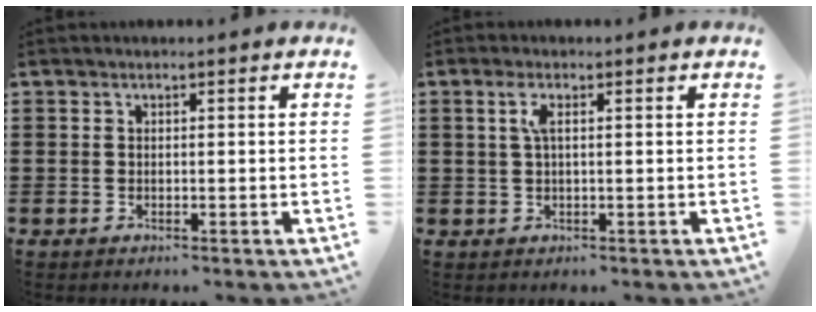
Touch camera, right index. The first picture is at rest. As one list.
[{"total": 2.7, "force": [0.8, 0.5, 2.5], "torque": [-0.052, 0.006, 0.011]}]